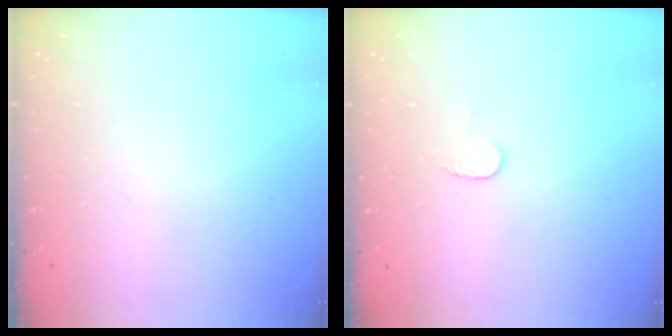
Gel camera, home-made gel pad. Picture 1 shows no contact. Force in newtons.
{"total": 4.3, "press": 4.3, "slide": 0.3}